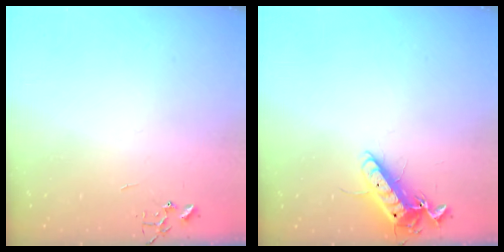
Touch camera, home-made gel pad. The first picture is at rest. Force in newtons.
{"total": 13.0, "press": 12.9, "slide": 1.9}